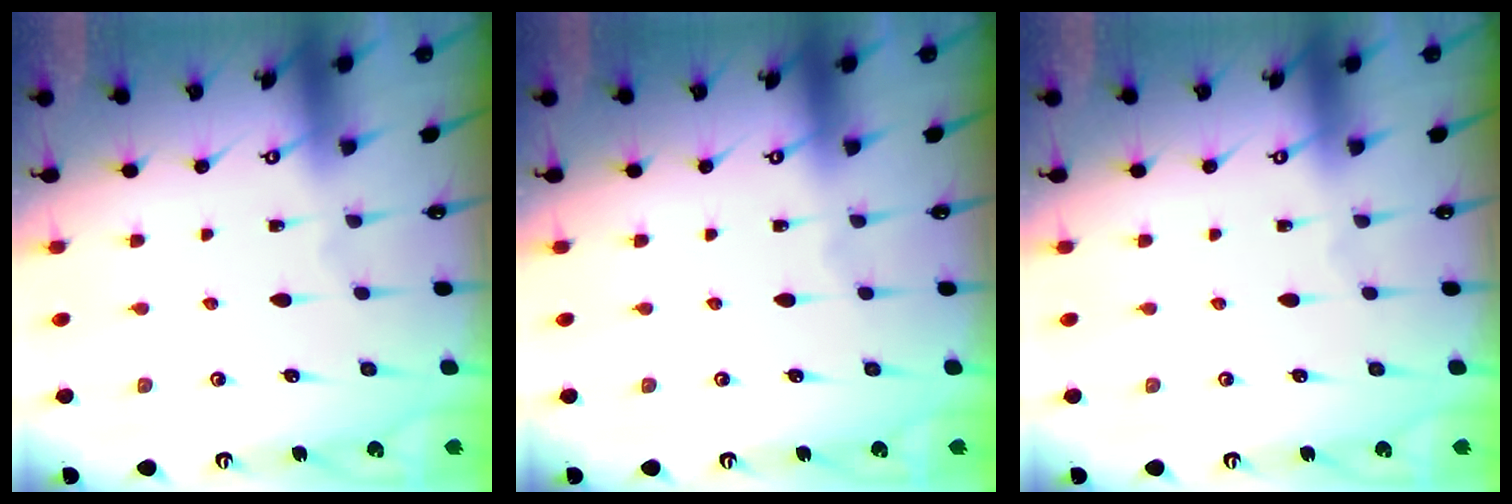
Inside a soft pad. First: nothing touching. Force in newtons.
{"total": 0.0}
{"total": 0.0}